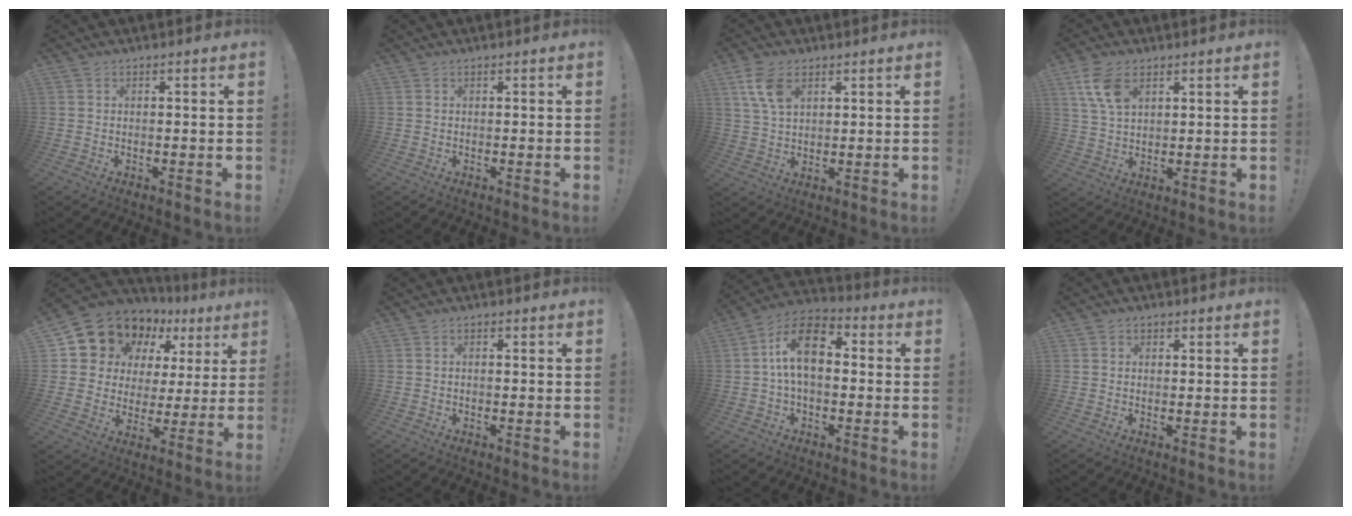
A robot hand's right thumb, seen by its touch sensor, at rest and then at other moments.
{"total": 0.0}
{"total": 8.3, "force": [4.1, 4.7, 5.6], "torque": [-0.106, -0.011, 0.078]}
{"total": 9.1, "force": [4.5, 5.2, 6.0], "torque": [-0.117, -0.011, 0.088]}
{"total": 11.8, "force": [9.1, 7.1, 2.4], "torque": [-0.050, -0.081, 0.179]}
{"total": 0.7, "force": [-0.4, 0.0, 0.5], "torque": [-0.010, 0.001, -0.007]}
{"total": 13.8, "force": [1.7, 8.1, 11.0], "torque": [-0.186, 0.012, 0.033]}
{"total": 1.3, "force": [0.0, 1.2, 0.4], "torque": [-0.004, 0.003, 0.000]}